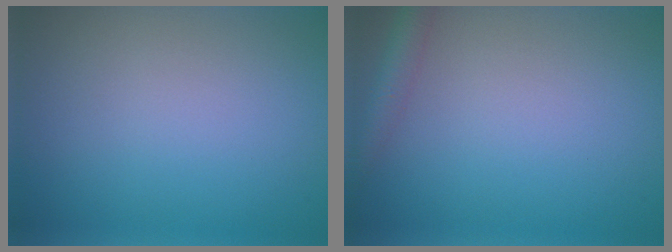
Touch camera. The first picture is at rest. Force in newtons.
{"total": 2.4, "press": 2.4, "slide": 0.1}